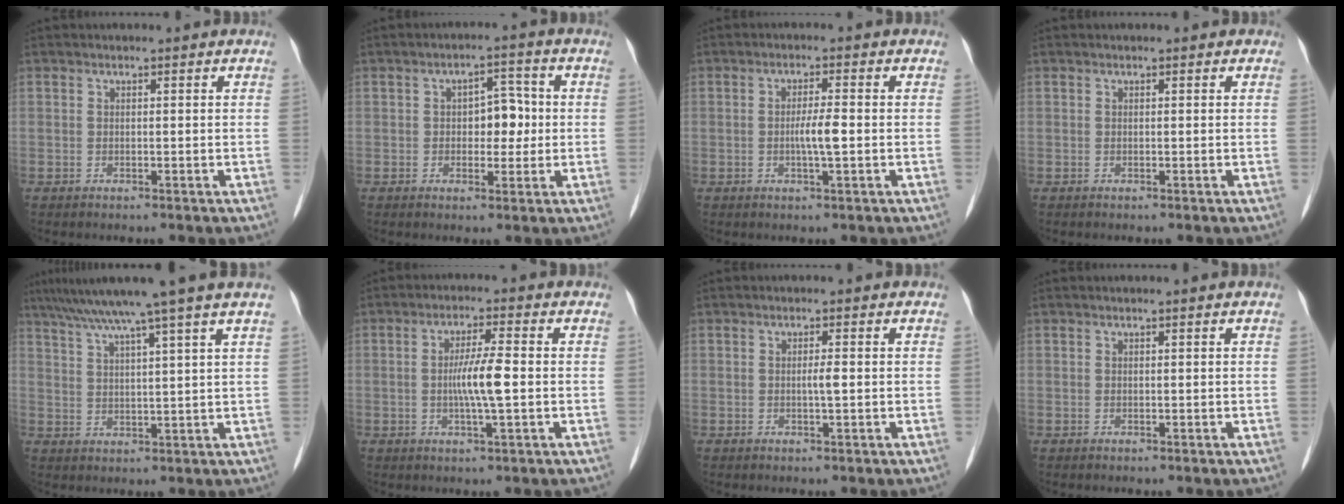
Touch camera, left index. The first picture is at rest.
{"total": 5.0, "force": [-0.1, 2.9, 4.0], "torque": [-0.055, 0.014, 0.004]}
{"total": 3.6, "force": [-0.6, 0.4, 3.5], "torque": [-0.066, -0.002, -0.008]}
{"total": 0.6, "force": [0.4, 0.5, 0.2], "torque": [-0.003, 0.009, -0.003]}
{"total": 11.5, "force": [8.9, -2.4, 6.8], "torque": [-0.111, 0.015, 0.128]}
{"total": 5.6, "force": [-0.6, 0.2, 5.6], "torque": [-0.109, -0.004, -0.010]}
{"total": 1.4, "force": [-0.2, 0.0, 1.4], "torque": [-0.025, -0.001, 0.000]}
{"total": 0.0}